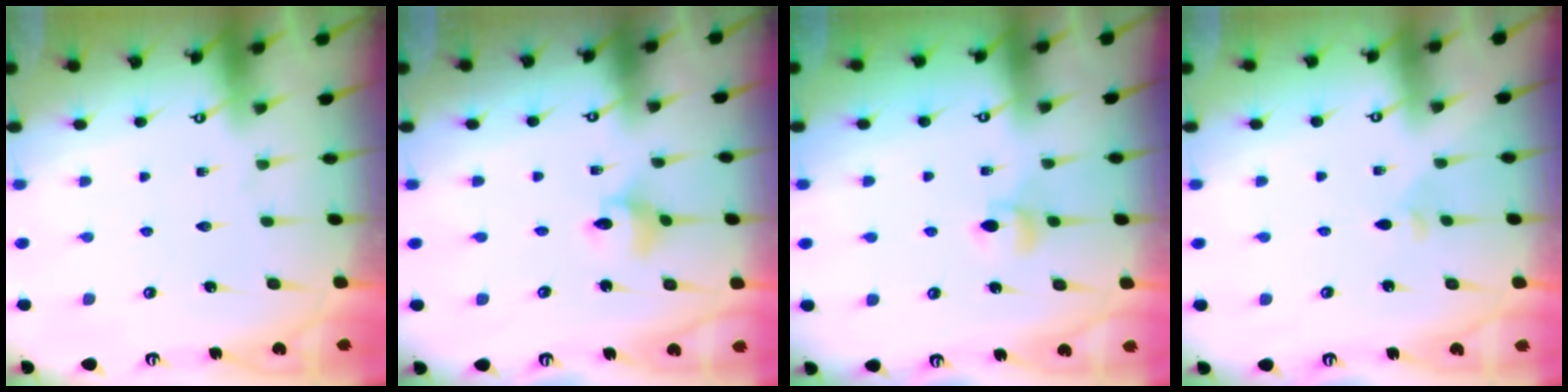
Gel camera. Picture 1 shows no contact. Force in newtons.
{"total": 4.5, "press": 4.5, "slide": 0.5}
{"total": 4.2, "press": 4.1, "slide": 0.8}
{"total": 2.6, "press": 2.5, "slide": 0.7}